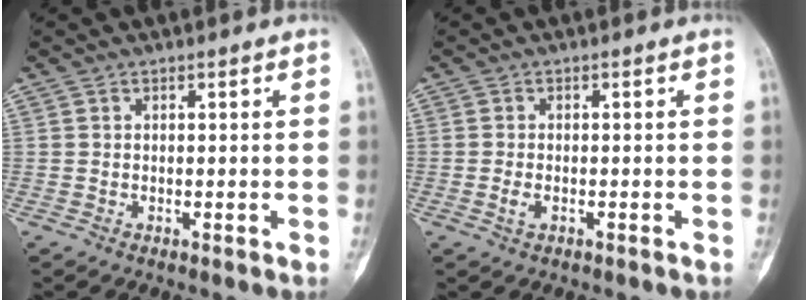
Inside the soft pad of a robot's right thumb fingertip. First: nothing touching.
{"total": 1.8, "force": [-0.7, 0.9, 1.3], "torque": [-0.030, 0.002, -0.013]}